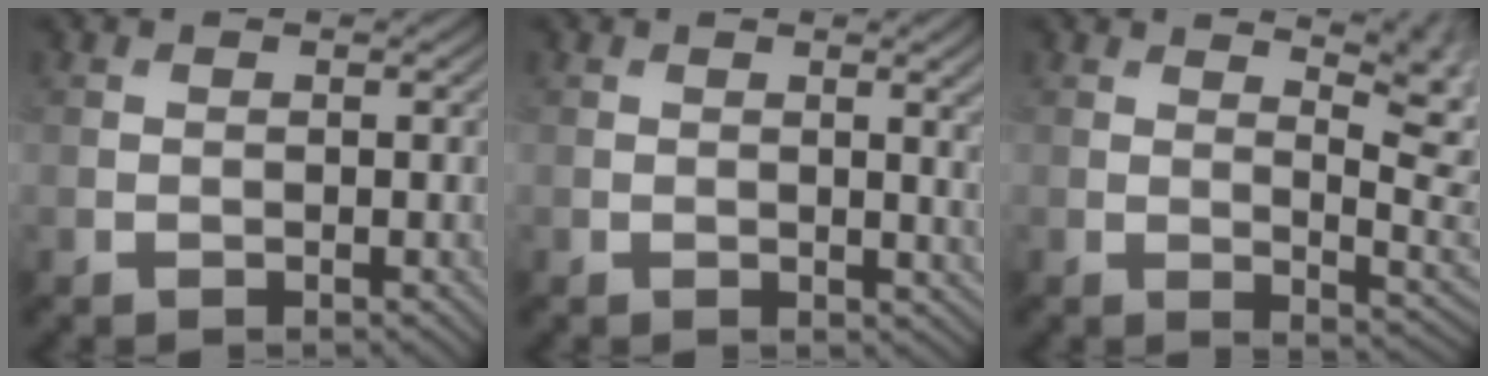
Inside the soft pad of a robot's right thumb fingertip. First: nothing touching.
{"total": 3.4, "force": [0.4, 0.8, 3.3], "torque": [-0.046, 0.001, 0.008]}
{"total": 8.1, "force": [3.7, 2.6, 6.7], "torque": [-0.082, 0.014, 0.050]}